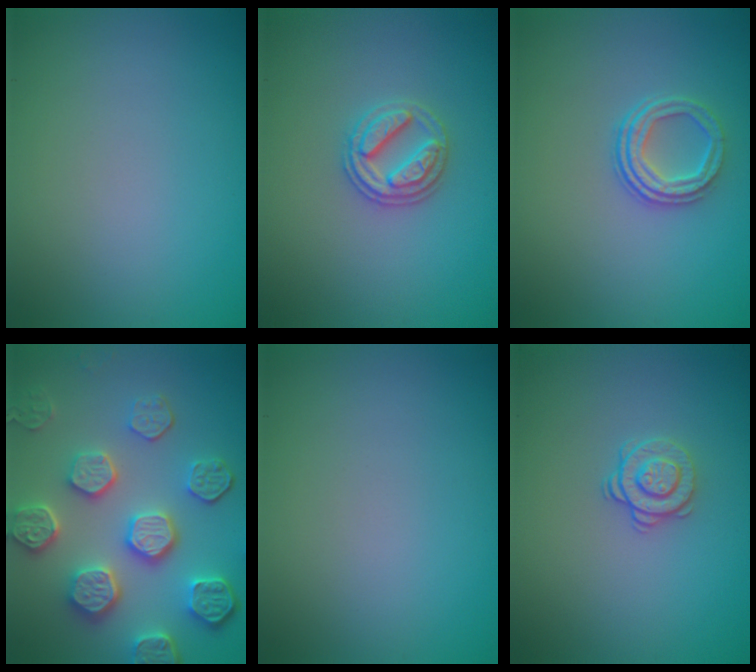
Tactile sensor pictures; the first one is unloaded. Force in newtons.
{"total": 2.9, "press": 2.8, "slide": 0.9}
{"total": 3.0, "press": 2.3, "slide": 1.9}
{"total": 6.9, "press": 5.6, "slide": 4.1}
{"total": 0.0}
{"total": 1.7, "press": 1.3, "slide": 1.1}